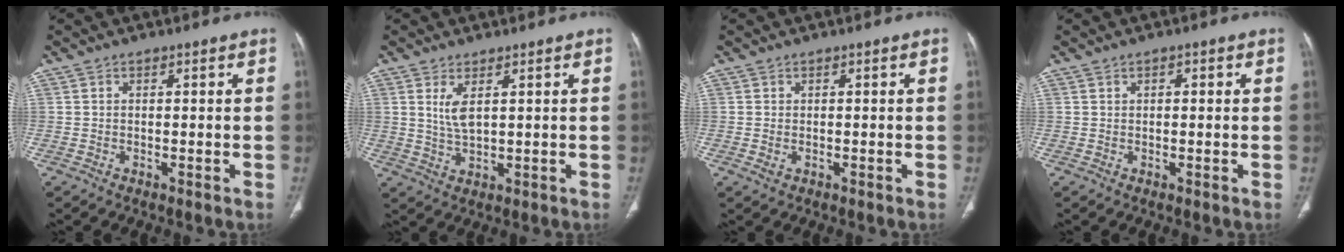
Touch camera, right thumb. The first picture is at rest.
{"total": 4.2, "force": [1.4, 1.5, 3.6], "torque": [-0.076, -0.011, 0.037]}
{"total": 1.2, "force": [-0.3, 0.8, 0.8], "torque": [-0.022, 0.002, -0.003]}
{"total": 0.7, "force": [0.2, 0.3, 0.6], "torque": [-0.011, 0.002, 0.002]}